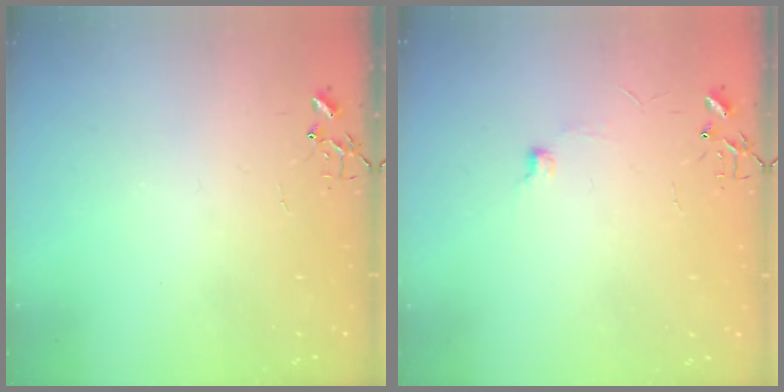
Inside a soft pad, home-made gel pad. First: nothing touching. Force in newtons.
{"total": 5.6, "press": 5.6, "slide": 0.7}